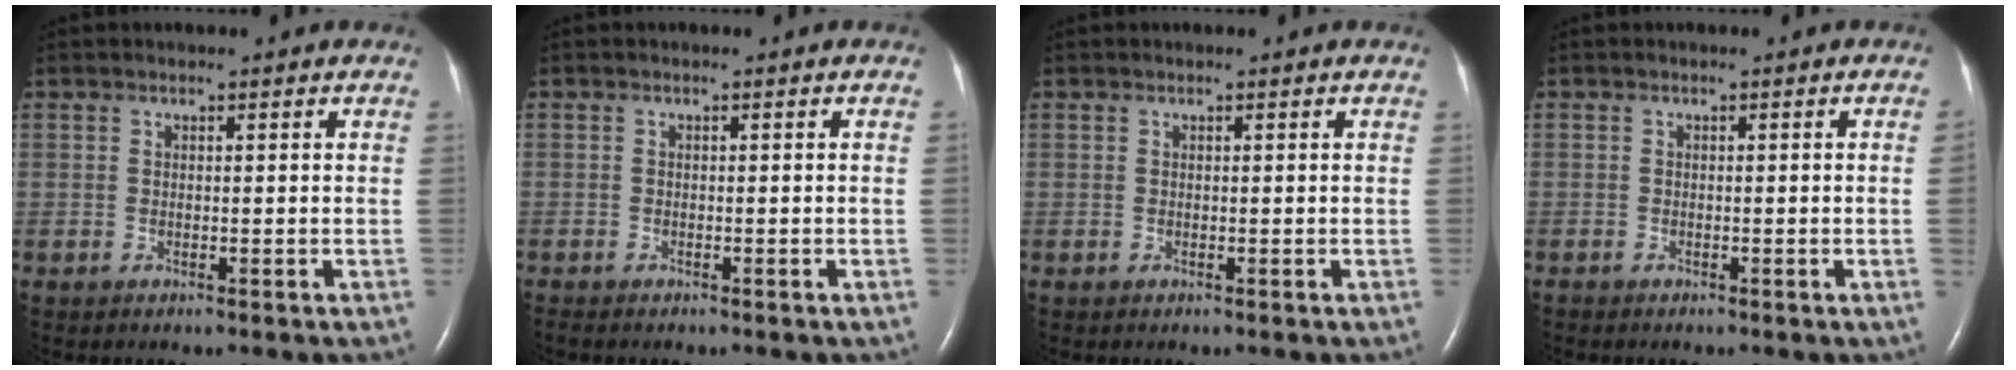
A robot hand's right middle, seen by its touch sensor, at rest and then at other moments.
{"total": 0.7, "force": [-0.6, -0.1, 0.4], "torque": [-0.006, 0.002, -0.012]}
{"total": 0.0}
{"total": 0.9, "force": [-0.3, -0.4, 0.7], "torque": [0.000, 0.004, -0.009]}